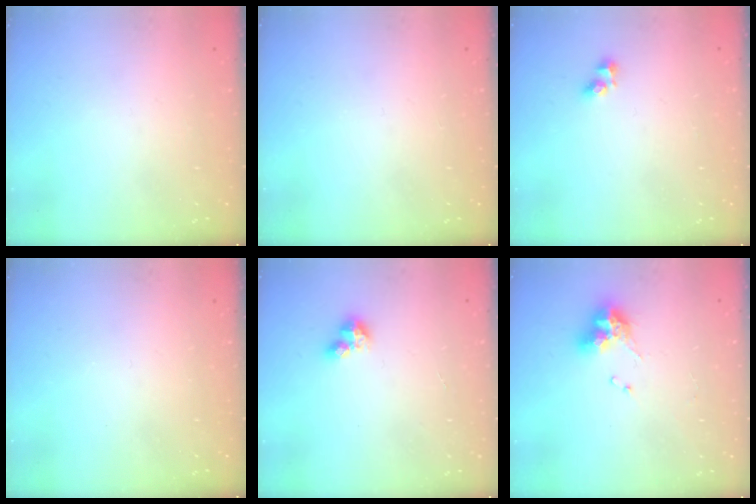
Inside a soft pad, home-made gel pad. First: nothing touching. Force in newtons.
{"total": 0.0}
{"total": 2.4, "press": 2.4, "slide": 0.2}
{"total": 0.0}
{"total": 3.3, "press": 3.3, "slide": 0.3}
{"total": 9.3, "press": 9.3, "slide": 0.8}